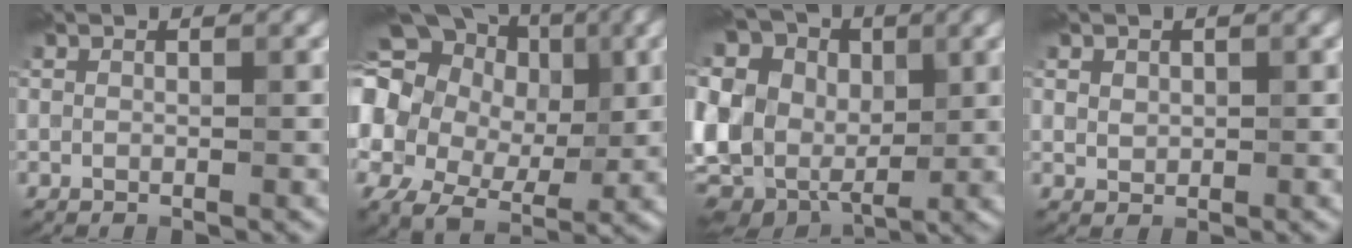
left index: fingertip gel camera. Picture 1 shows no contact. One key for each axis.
{"total": 20.2, "fx": 6.3, "fy": 16.2, "fz": 10.4, "tx": -0.226, "ty": 0.038, "tz": 0.080}
{"total": 18.0, "fx": 5.3, "fy": 13.3, "fz": 10.9, "tx": -0.261, "ty": 0.036, "tz": 0.087}
{"total": 2.1, "fx": 1.0, "fy": 1.6, "fz": 1.0, "tx": -0.023, "ty": 0.013, "tz": 0.020}